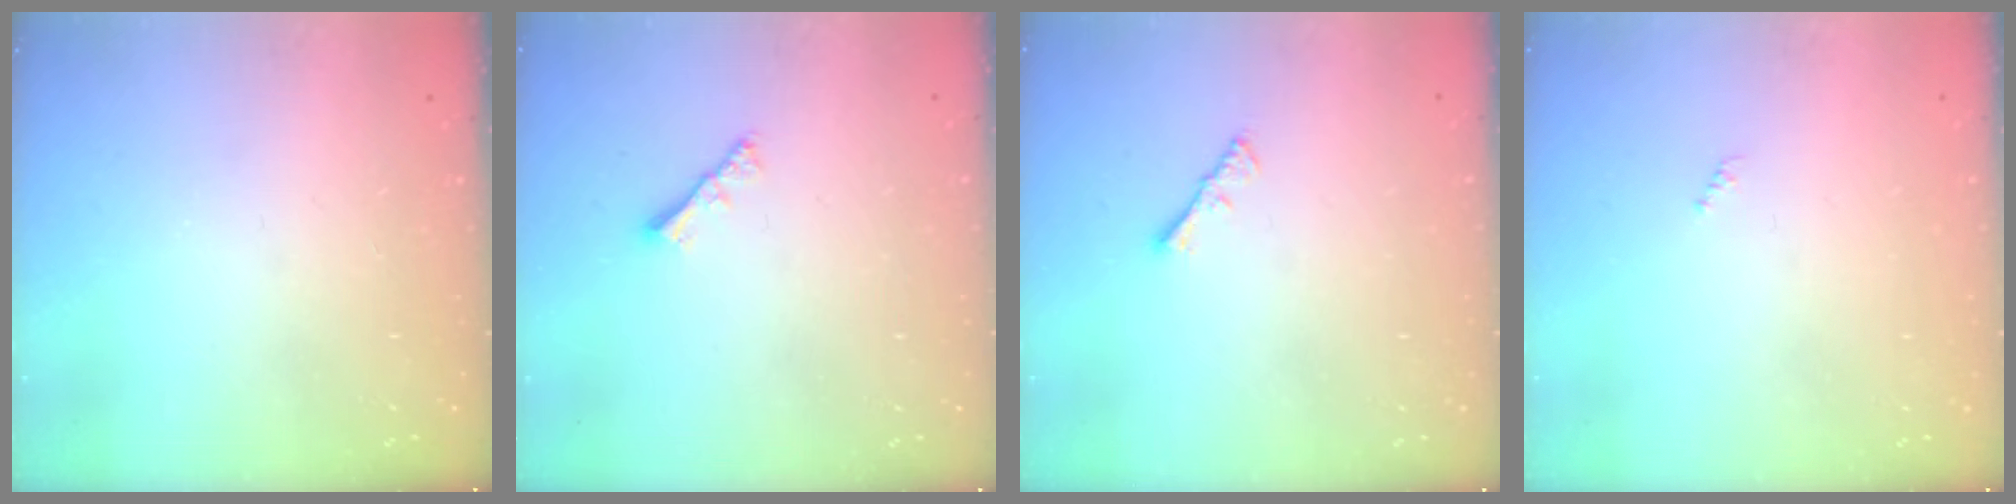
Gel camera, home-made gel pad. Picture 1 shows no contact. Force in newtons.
{"total": 2.4, "press": 2.4, "slide": 0.6}
{"total": 1.3, "press": 1.2, "slide": 0.4}
{"total": 0.0}